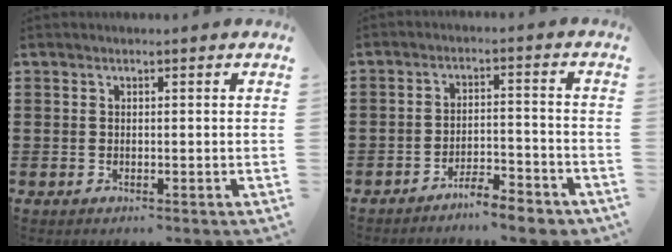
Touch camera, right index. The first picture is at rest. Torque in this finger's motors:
{"motor_torque": [1.08, 1.06, 0.36, 0.02]}